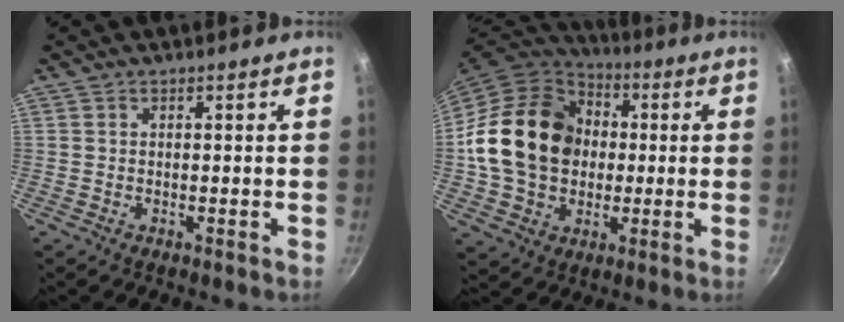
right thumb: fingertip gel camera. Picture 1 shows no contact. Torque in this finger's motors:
{"motor_torque": [1.40, 3.61, 1.02, -0.87, 0.22]}